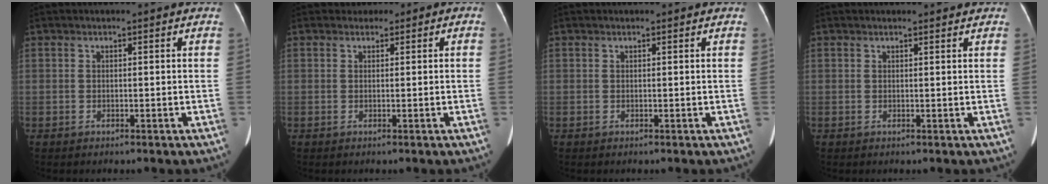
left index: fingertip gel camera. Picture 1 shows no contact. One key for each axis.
{"total": 1.2, "fx": 0.4, "fy": 1.1, "fz": 0.1, "tx": 0.003, "ty": 0.007, "tz": 0.000}
{"total": 0.0}
{"total": 2.1, "fx": 2.0, "fy": 0.4, "fz": 0.7, "tx": -0.014, "ty": 0.007, "tz": 0.020}